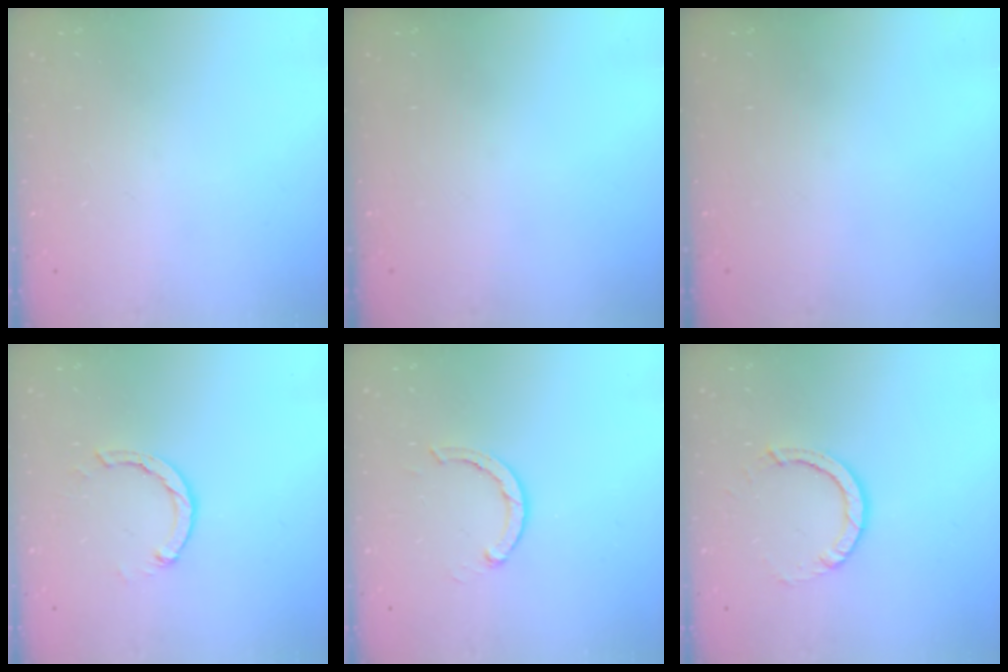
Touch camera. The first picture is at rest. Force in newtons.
{"total": 0.0}
{"total": 0.0}
{"total": 3.4, "press": 3.4, "slide": 0.4}
{"total": 2.9, "press": 2.8, "slide": 0.5}
{"total": 4.5, "press": 4.5, "slide": 0.3}